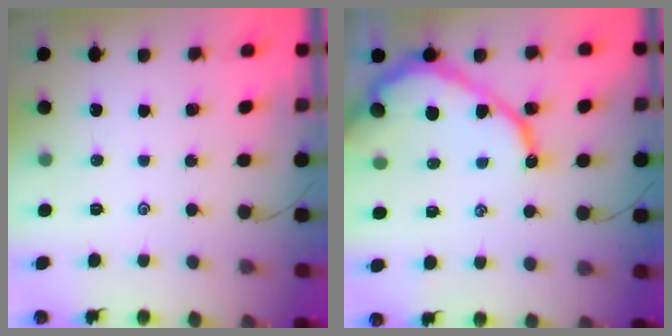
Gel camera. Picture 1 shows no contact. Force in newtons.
{"total": 12.7, "press": 12.6, "slide": 1.4}